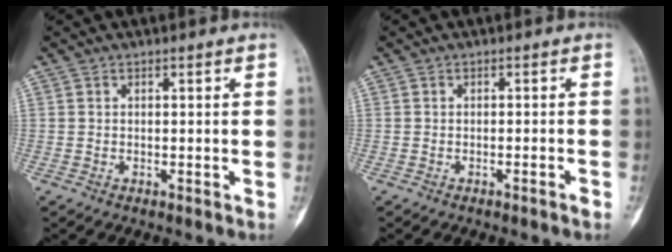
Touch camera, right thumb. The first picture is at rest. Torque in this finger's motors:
{"motor_torque": [-0.62, -0.19, -0.07, 0.34, -0.03]}